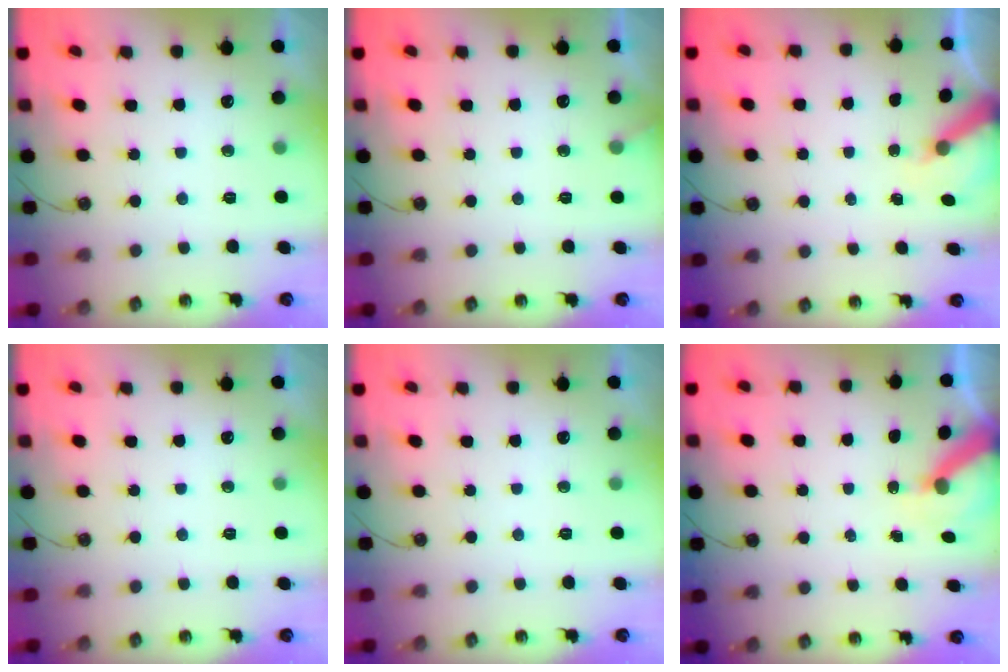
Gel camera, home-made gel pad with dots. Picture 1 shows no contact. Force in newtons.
{"total": 3.4, "press": 3.4, "slide": 0.2}
{"total": 5.7, "press": 5.6, "slide": 0.7}
{"total": 0.0}
{"total": 0.0}
{"total": 5.3, "press": 5.3, "slide": 0.7}